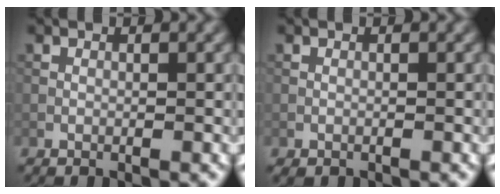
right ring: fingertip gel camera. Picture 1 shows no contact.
{"total": 0.7, "force": [-0.6, 0.3, 0.2], "torque": [-0.004, -0.004, -0.007]}